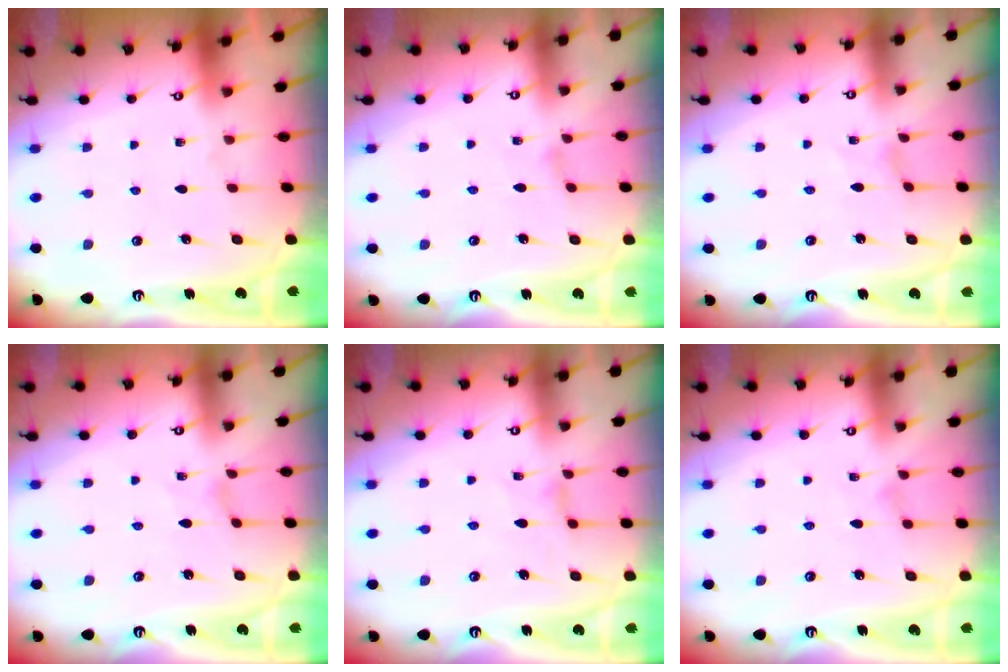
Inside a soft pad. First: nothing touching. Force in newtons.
{"total": 1.9, "press": 1.9, "slide": 0.3}
{"total": 0.0}
{"total": 0.0}
{"total": 1.4, "press": 1.3, "slide": 0.4}
{"total": 0.0}